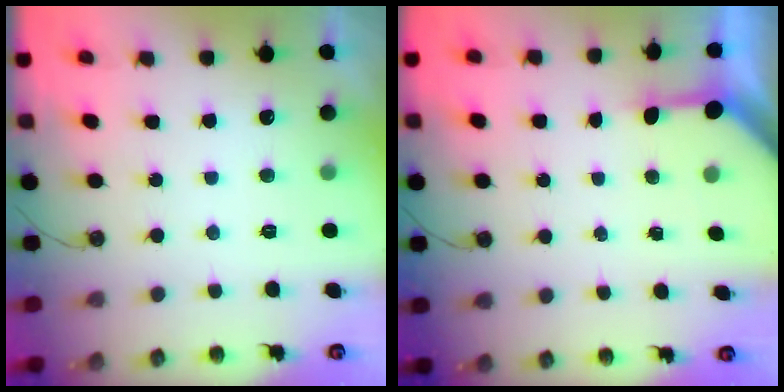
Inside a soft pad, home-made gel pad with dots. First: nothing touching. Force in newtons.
{"total": 3.2, "press": 3.2, "slide": 0.4}